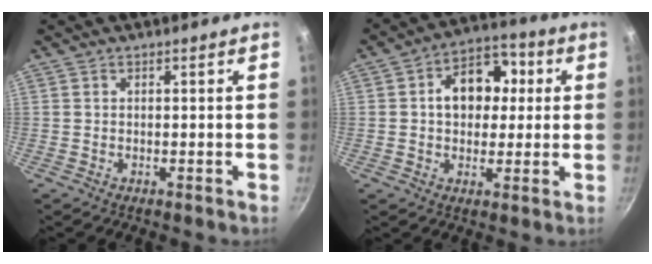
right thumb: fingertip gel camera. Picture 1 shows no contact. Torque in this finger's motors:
{"motor_torque": [1.36, 1.28, 0.64, -0.07, 0.06]}